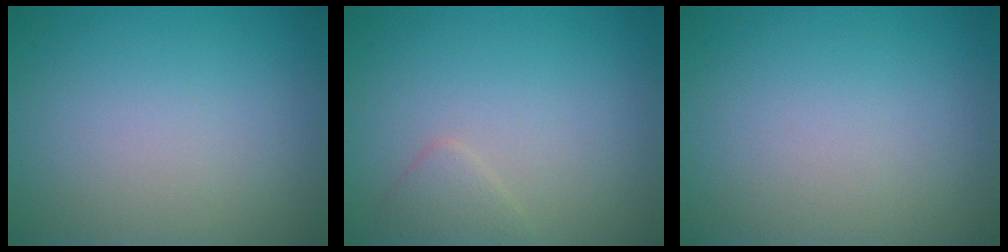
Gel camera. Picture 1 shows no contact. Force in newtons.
{"total": 1.3, "press": 1.3, "slide": 0.1}
{"total": 0.0}